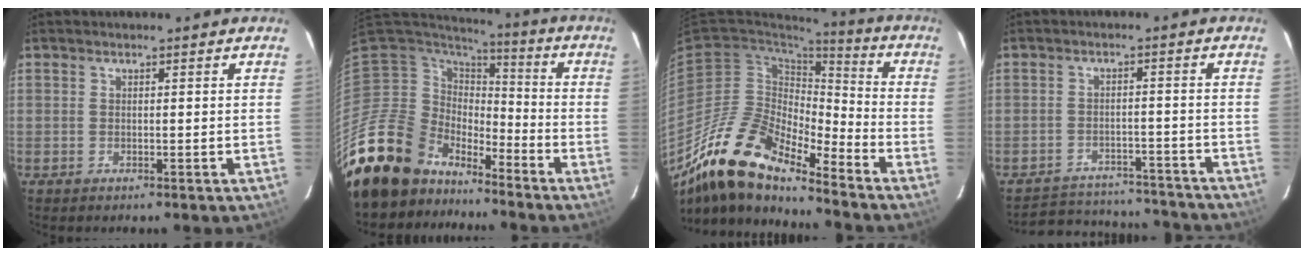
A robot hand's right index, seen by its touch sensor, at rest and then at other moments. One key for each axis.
{"total": 16.7, "fx": -13.9, "fy": 8.6, "fz": 3.1, "tx": -0.083, "ty": 0.017, "tz": -0.245}
{"total": 17.6, "fx": -14.7, "fy": 4.3, "fz": 8.7, "tx": -0.149, "ty": -0.011, "tz": -0.290}
{"total": 16.2, "fx": -14.5, "fy": 5.9, "fz": 3.9, "tx": -0.089, "ty": 0.035, "tz": -0.175}